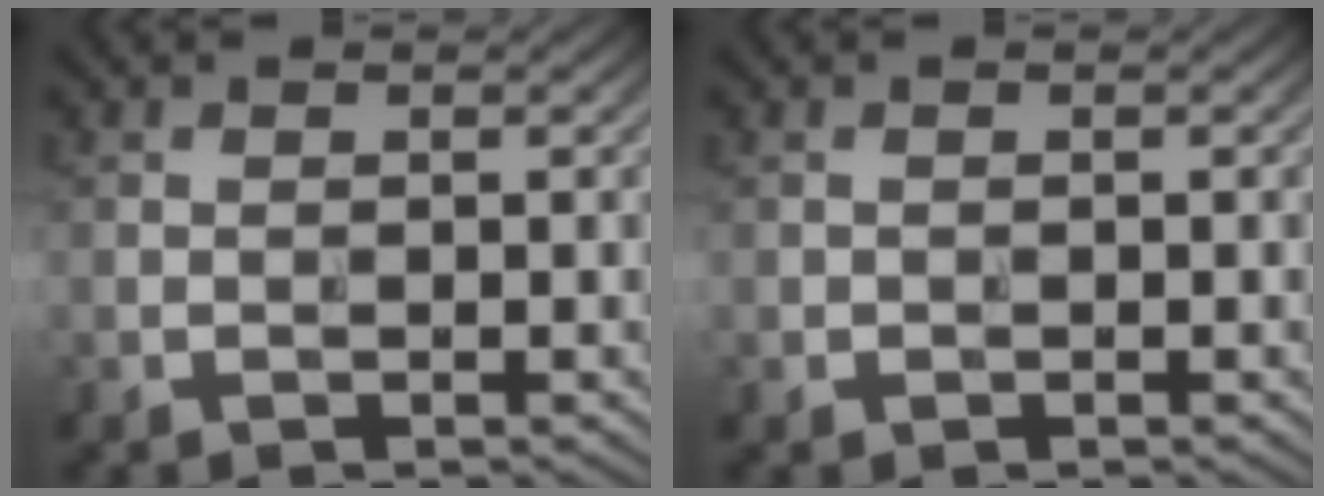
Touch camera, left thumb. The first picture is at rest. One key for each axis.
{"total": 0.0}